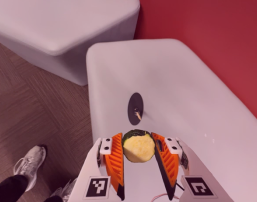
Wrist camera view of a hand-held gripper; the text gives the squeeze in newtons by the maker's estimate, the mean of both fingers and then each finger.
{"total": 10.7, "left": 11.2, "right": 10.2}